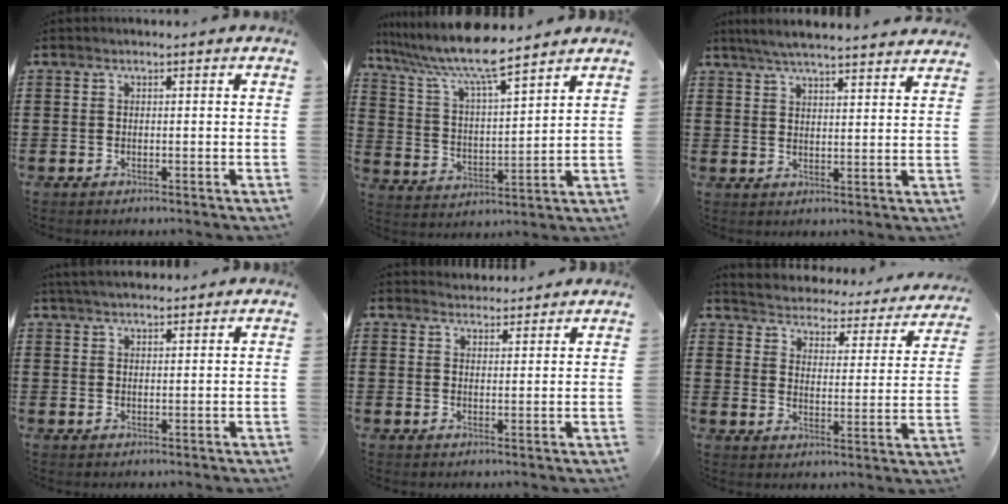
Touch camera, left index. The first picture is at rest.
{"total": 8.6, "force": [7.5, 0.5, 4.4], "torque": [-0.115, -0.043, 0.124]}
{"total": 4.8, "force": [4.6, -0.2, 1.5], "torque": [-0.042, -0.019, 0.081]}
{"total": 2.4, "force": [2.3, 0.4, 0.8], "torque": [-0.021, 0.002, 0.044]}
{"total": 2.5, "force": [2.4, 0.3, -0.2], "torque": [-0.002, -0.005, 0.047]}
{"total": 2.6, "force": [2.6, 0.1, -0.3], "torque": [-0.017, -0.032, 0.034]}